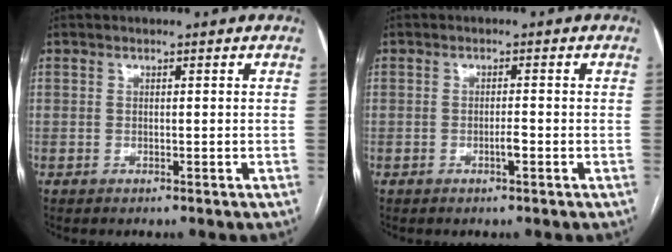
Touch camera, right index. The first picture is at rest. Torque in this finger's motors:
{"motor_torque": [0.56, 0.11, 0.25, 0.05]}